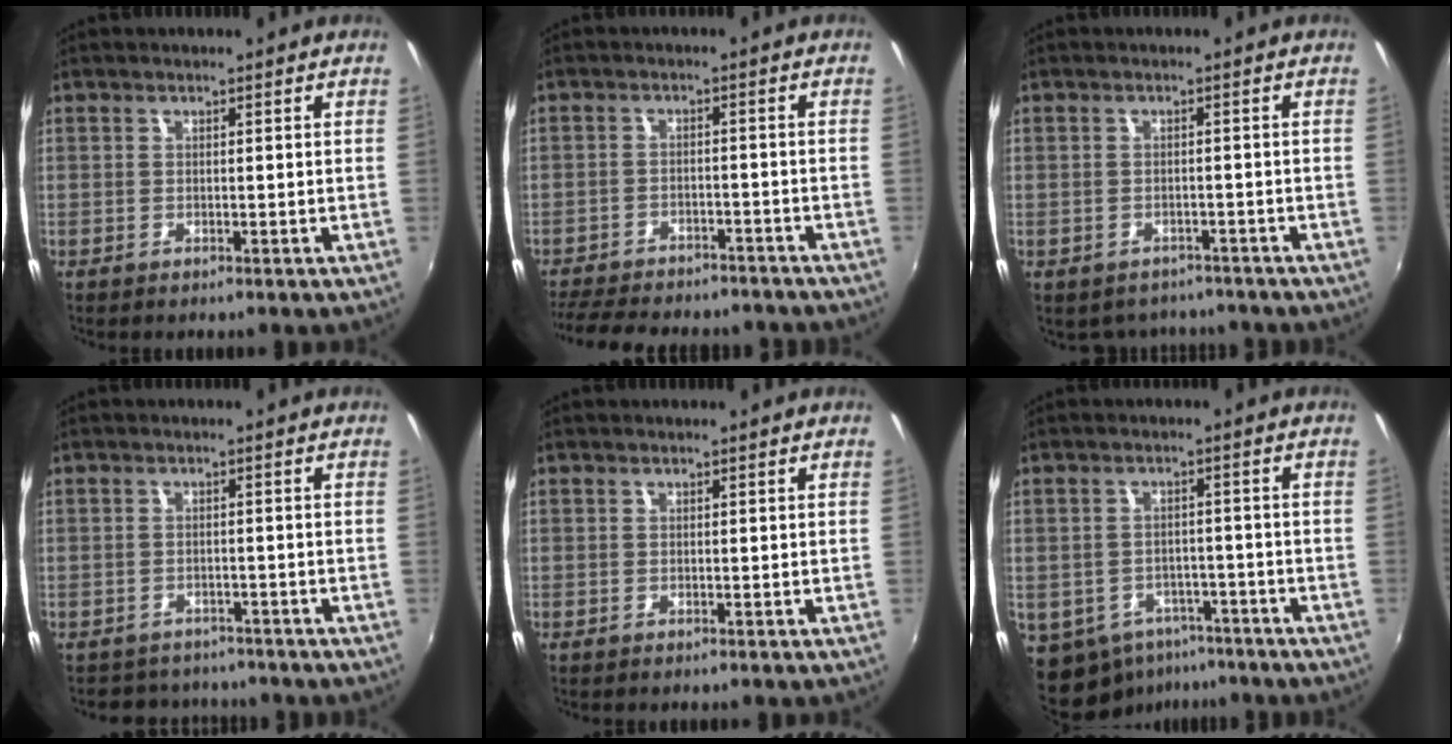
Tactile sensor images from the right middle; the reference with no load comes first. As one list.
[{"total": 16.9, "force": [-14.5, 5.3, 7.0], "torque": [-0.157, -0.018, -0.202]}, {"total": 5.4, "force": [-4.5, 2.8, 1.1], "torque": [-0.027, -0.009, -0.057]}, {"total": 5.8, "force": [-5.1, 2.5, 0.7], "torque": [-0.023, 0.006, -0.076]}, {"total": 0.0}, {"total": 9.9, "force": [-5.8, 7.1, 3.7], "torque": [-0.097, -0.005, -0.070]}]